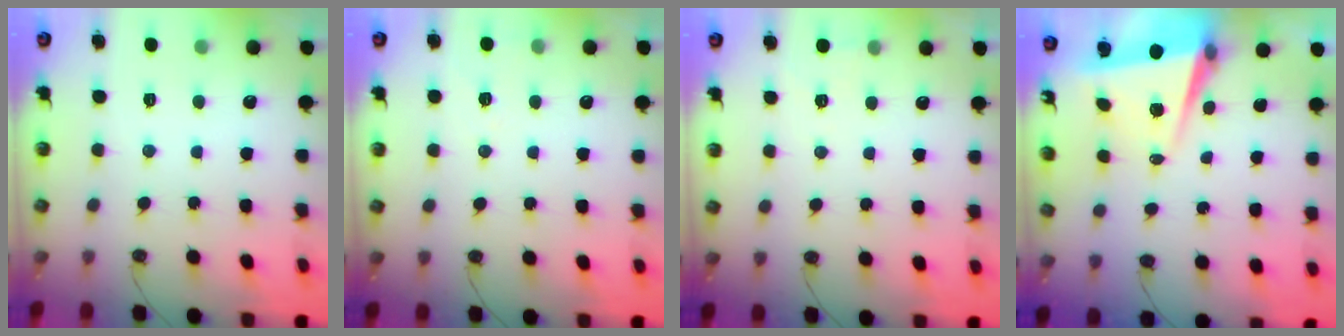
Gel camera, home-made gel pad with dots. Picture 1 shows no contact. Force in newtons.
{"total": 6.3, "press": 4.5, "slide": 4.3}
{"total": 4.5, "press": 1.8, "slide": 4.1}
{"total": 6.3, "press": 4.6, "slide": 4.2}